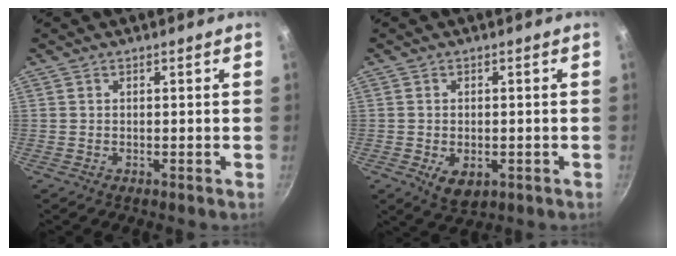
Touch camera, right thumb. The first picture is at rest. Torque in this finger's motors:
{"motor_torque": [-0.35, 0.23, 0.17, 0.30, 0.01]}